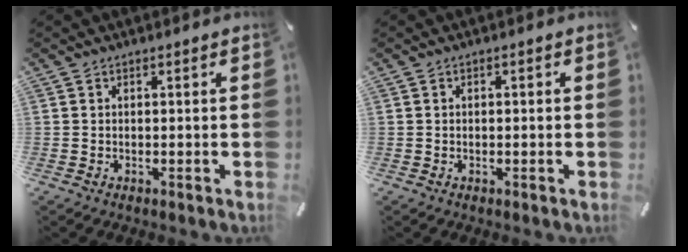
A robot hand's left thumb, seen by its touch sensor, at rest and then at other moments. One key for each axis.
{"total": 0.7, "fx": -0.2, "fy": 0.4, "fz": 0.5, "tx": -0.011, "ty": 0.000, "tz": -0.005}